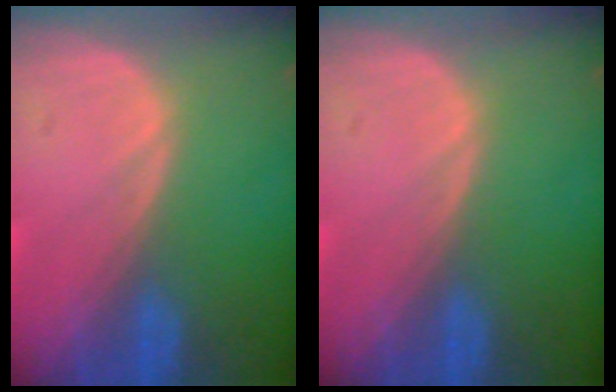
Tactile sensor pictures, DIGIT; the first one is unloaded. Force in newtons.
{"total": 0.0}